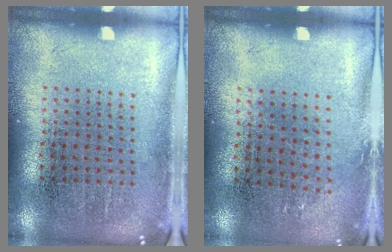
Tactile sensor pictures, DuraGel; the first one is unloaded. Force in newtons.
{"total": 0.8, "press": 0.6, "slide": 0.5}